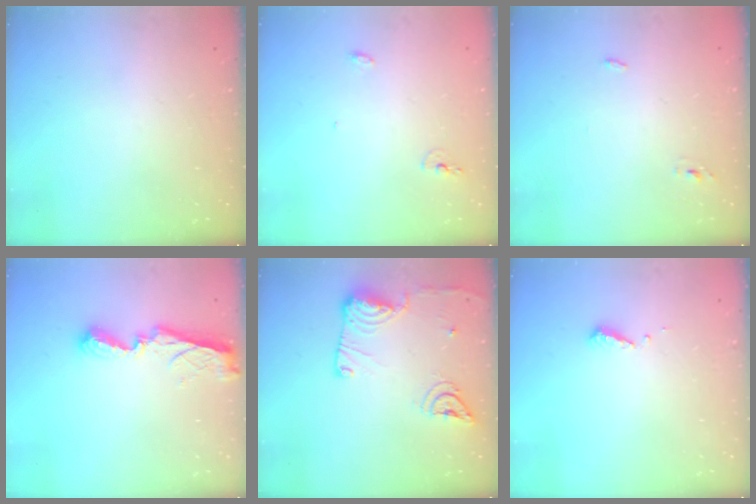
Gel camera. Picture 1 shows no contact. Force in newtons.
{"total": 4.3, "press": 4.2, "slide": 0.9}
{"total": 2.7, "press": 2.6, "slide": 0.8}
{"total": 8.5, "press": 8.5, "slide": 0.8}
{"total": 13.5, "press": 13.4, "slide": 1.7}
{"total": 4.2, "press": 4.2, "slide": 0.3}